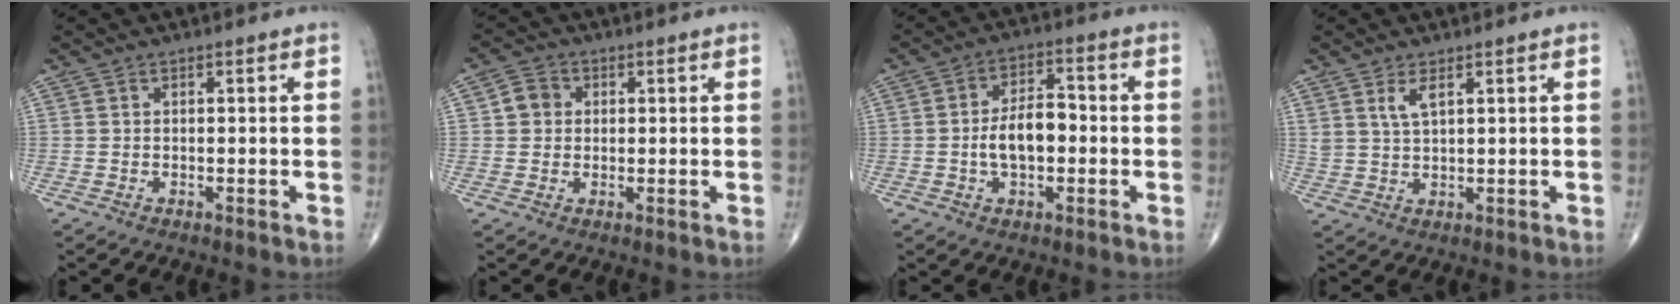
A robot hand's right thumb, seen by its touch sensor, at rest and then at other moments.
{"total": 3.8, "force": [0.6, 3.5, 1.5], "torque": [-0.012, 0.005, 0.004]}
{"total": 8.3, "force": [-1.1, 4.5, 6.8], "torque": [-0.110, 0.024, -0.024]}
{"total": 3.1, "force": [1.7, 1.0, 2.4], "torque": [-0.045, -0.008, 0.038]}